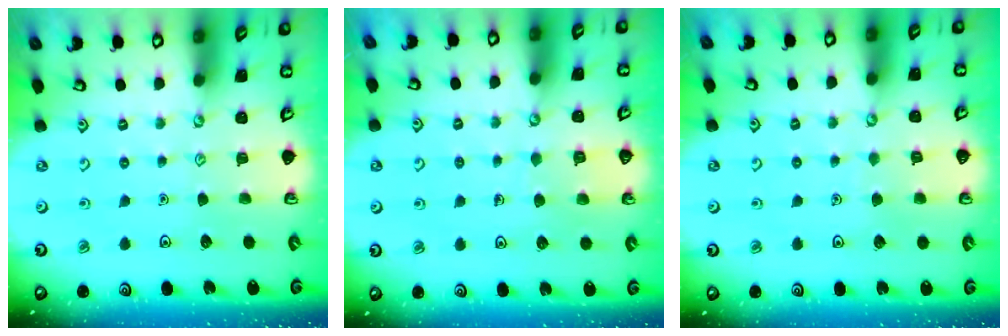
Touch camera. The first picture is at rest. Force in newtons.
{"total": 5.1, "press": 5.1, "slide": 0.4}
{"total": 2.9, "press": 2.9, "slide": 0.3}